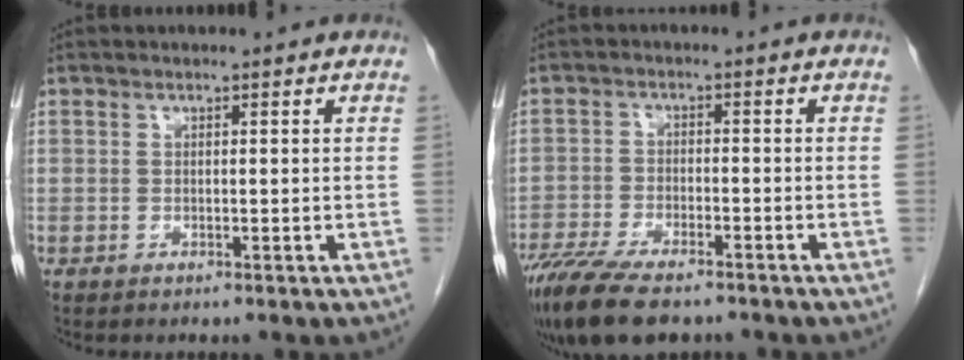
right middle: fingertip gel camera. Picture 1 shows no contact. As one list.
[{"total": 12.0, "force": [-9.3, 3.4, 6.8], "torque": [-0.118, -0.022, -0.152]}]